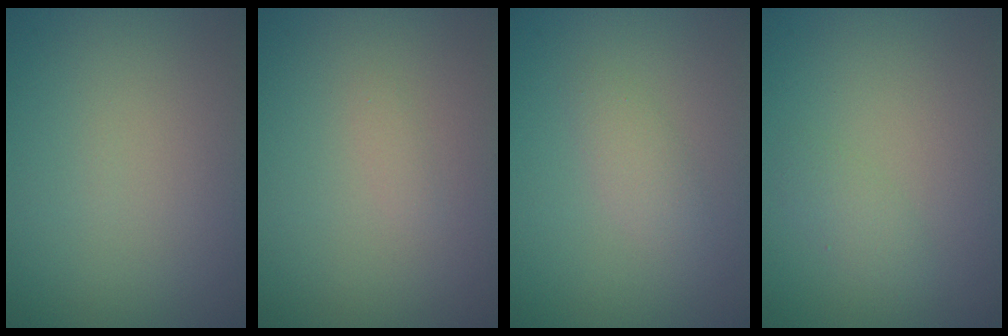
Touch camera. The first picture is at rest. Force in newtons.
{"total": 0.5, "press": 0.5, "slide": 0.0}
{"total": 1.4, "press": 1.4, "slide": 0.0}
{"total": 1.1, "press": 1.1, "slide": 0.0}